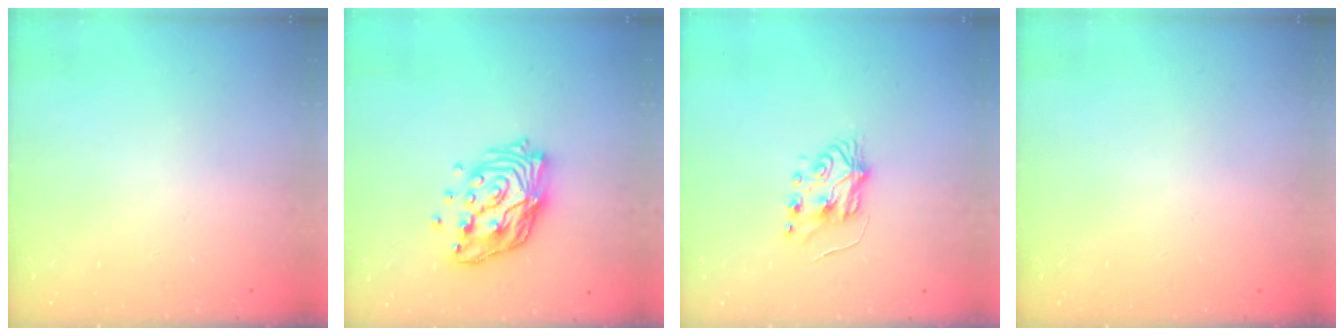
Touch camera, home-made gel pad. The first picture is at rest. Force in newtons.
{"total": 13.7, "press": 13.6, "slide": 1.4}
{"total": 5.2, "press": 5.1, "slide": 0.7}
{"total": 0.0}